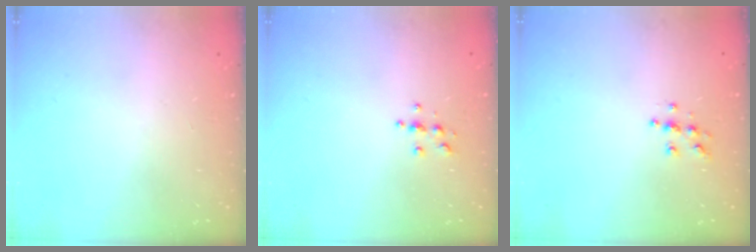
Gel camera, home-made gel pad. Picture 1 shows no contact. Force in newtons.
{"total": 4.0, "press": 3.9, "slide": 0.4}
{"total": 5.4, "press": 5.4, "slide": 0.1}